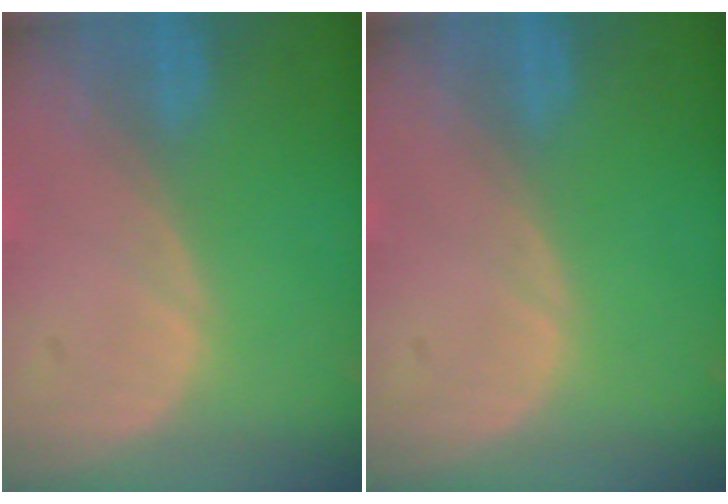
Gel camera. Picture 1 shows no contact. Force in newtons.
{"total": 0.0}